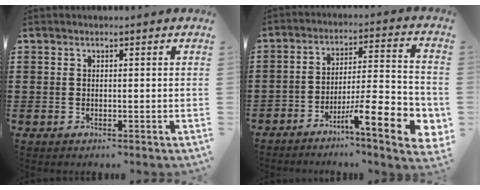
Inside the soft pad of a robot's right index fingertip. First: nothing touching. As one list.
[{"total": 11.0, "force": [-6.4, 2.4, 8.6], "torque": [-0.125, 0.006, -0.113]}]